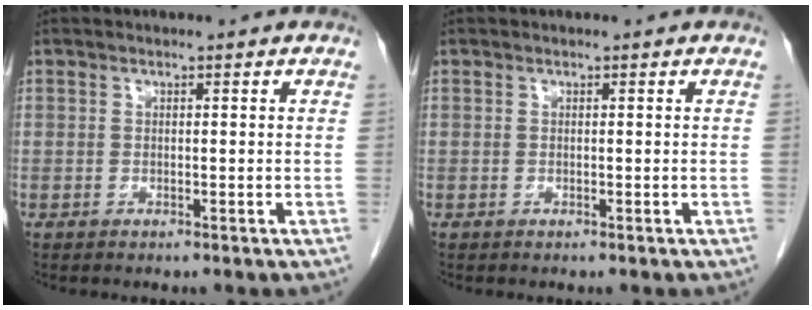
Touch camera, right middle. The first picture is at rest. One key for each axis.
{"total": 0.0}